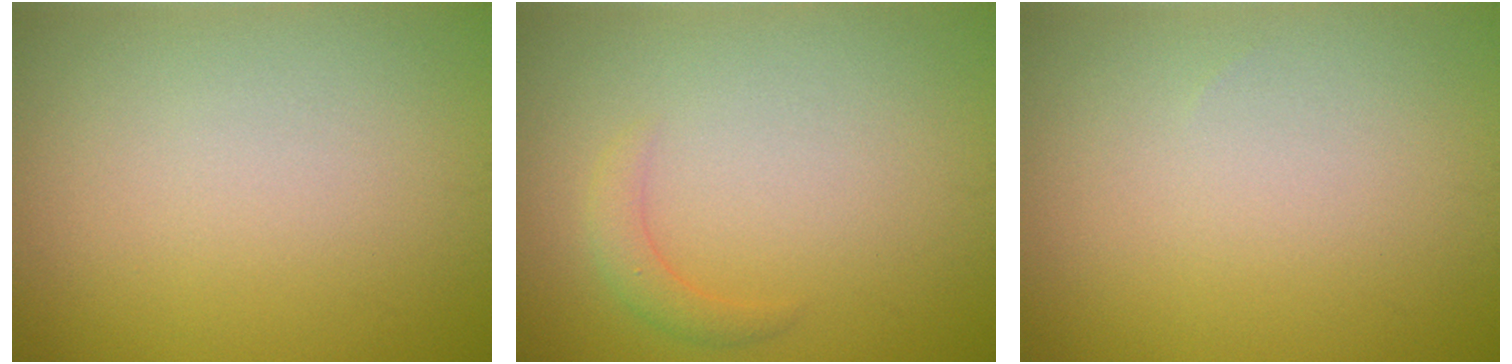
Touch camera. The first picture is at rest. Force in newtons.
{"total": 1.6, "press": 1.6, "slide": 0.0}
{"total": 0.0}